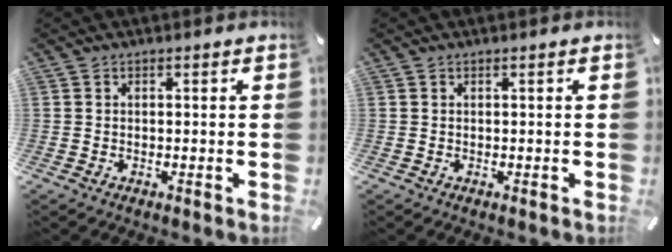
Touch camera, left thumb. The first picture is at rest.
{"total": 0.0}